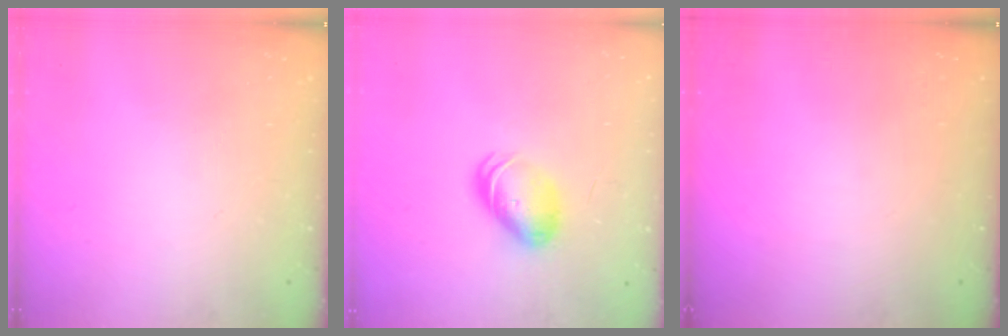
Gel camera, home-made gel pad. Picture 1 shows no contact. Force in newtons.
{"total": 9.3, "press": 9.3, "slide": 1.1}
{"total": 0.0}